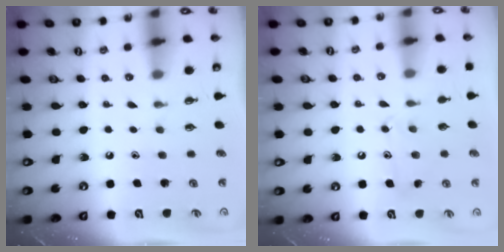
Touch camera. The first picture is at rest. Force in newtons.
{"total": 10.7, "press": 10.6, "slide": 0.7}